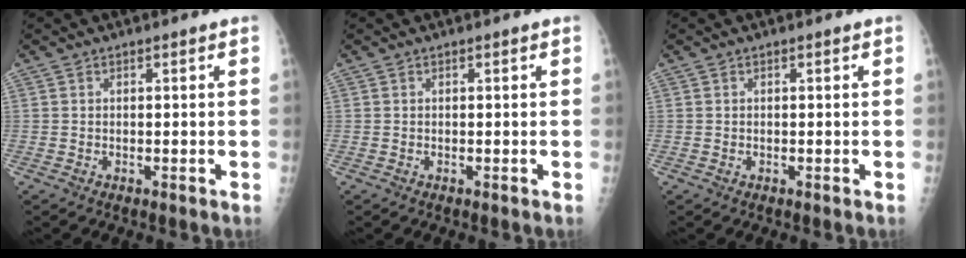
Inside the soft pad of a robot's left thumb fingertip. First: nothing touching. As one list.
[{"total": 0.0}, {"total": 0.0}]